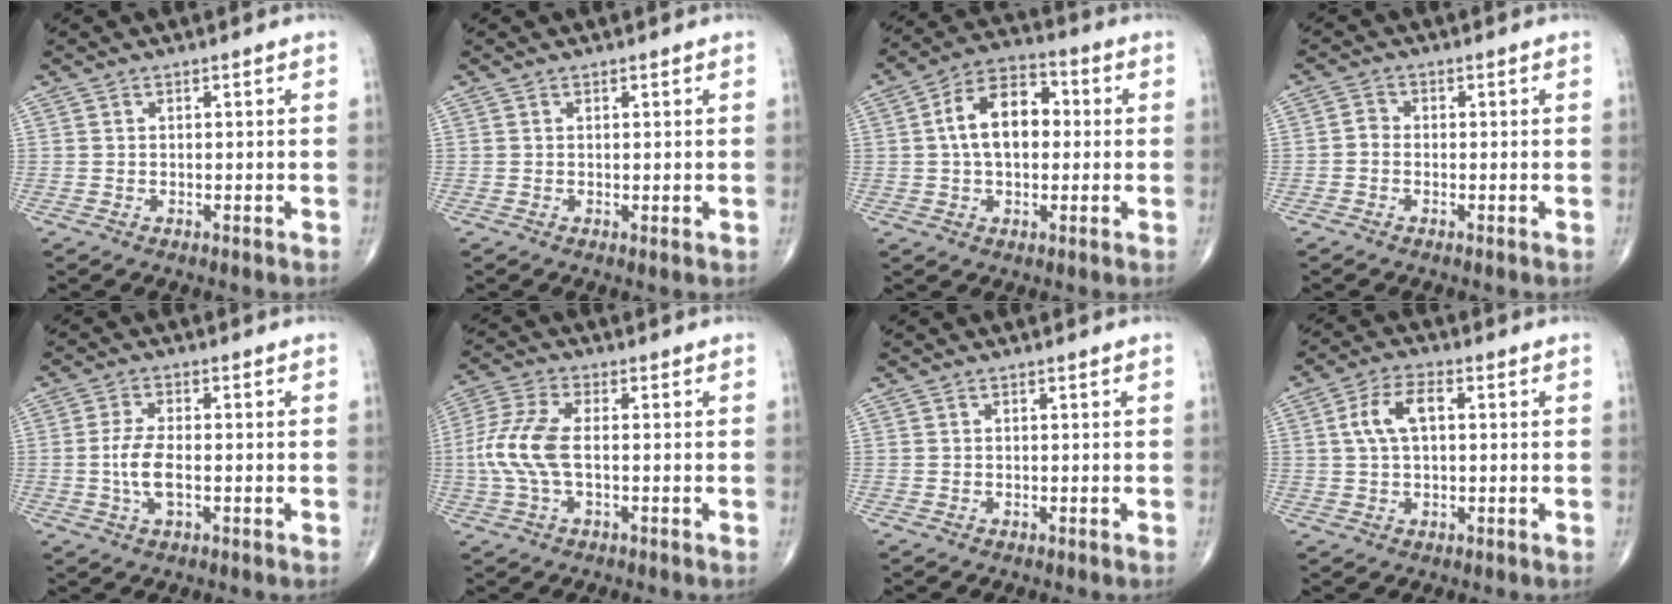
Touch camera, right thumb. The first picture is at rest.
{"total": 0.7, "force": [0.1, 0.1, 0.7], "torque": [-0.017, -0.004, 0.003]}
{"total": 11.7, "force": [1.0, 7.3, 9.2], "torque": [-0.141, 0.029, 0.007]}
{"total": 1.9, "force": [-0.6, 1.5, 1.0], "torque": [-0.009, 0.005, -0.018]}
{"total": 5.5, "force": [-0.8, 2.3, 5.0], "torque": [-0.108, 0.001, -0.018]}
{"total": 9.3, "force": [-0.7, 4.1, 8.4], "torque": [-0.214, 0.015, -0.018]}
{"total": 0.0}
{"total": 6.9, "force": [1.2, 3.6, 5.8], "torque": [-0.117, 0.015, 0.020]}